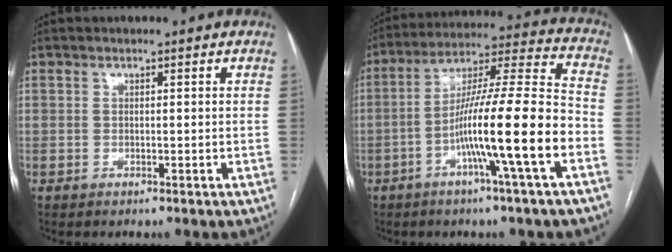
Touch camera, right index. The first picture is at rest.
{"total": 16.8, "force": [-5.8, -0.8, 15.7], "torque": [-0.270, 0.007, -0.104]}